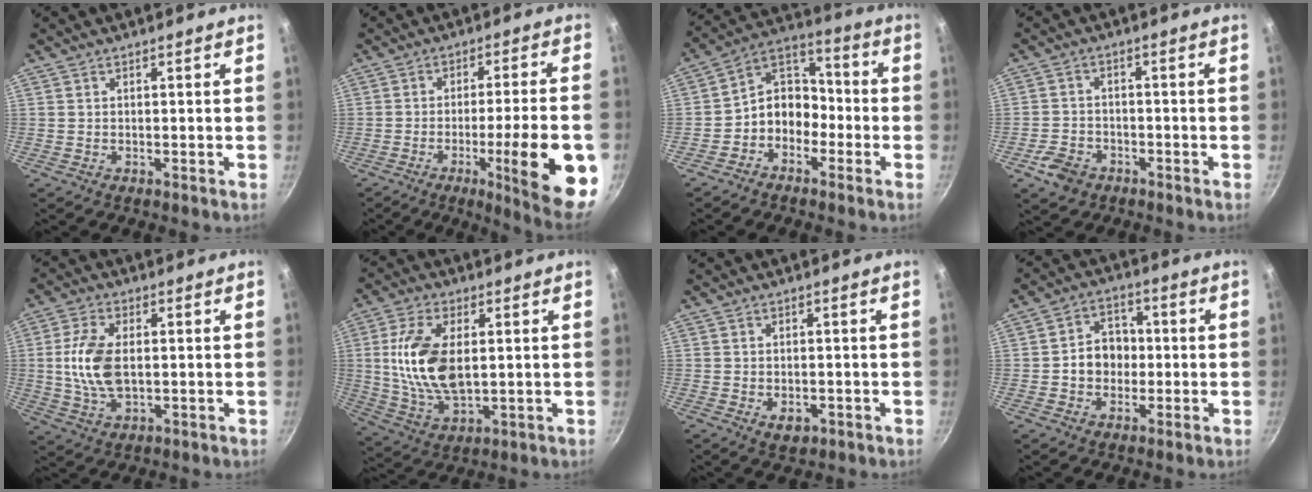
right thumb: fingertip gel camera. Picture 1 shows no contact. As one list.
[{"total": 17.9, "force": [-5.6, 2.6, 16.8], "torque": [-0.216, 0.016, -0.074]}, {"total": 9.4, "force": [-3.6, 7.3, 4.6], "torque": [-0.033, 0.059, -0.085]}, {"total": 5.5, "force": [-3.2, 3.8, 2.4], "torque": [-0.047, 0.026, -0.057]}, {"total": 9.9, "force": [0.4, 5.4, 8.3], "torque": [-0.166, 0.001, 0.008]}, {"total": 14.5, "force": [1.7, 7.7, 12.1], "torque": [-0.229, -0.006, 0.038]}, {"total": 3.3, "force": [-1.1, 2.2, 2.2], "torque": [-0.029, 0.000, -0.008]}, {"total": 7.8, "force": [-0.6, 6.5, 4.2], "torque": [-0.031, 0.018, -0.018]}]